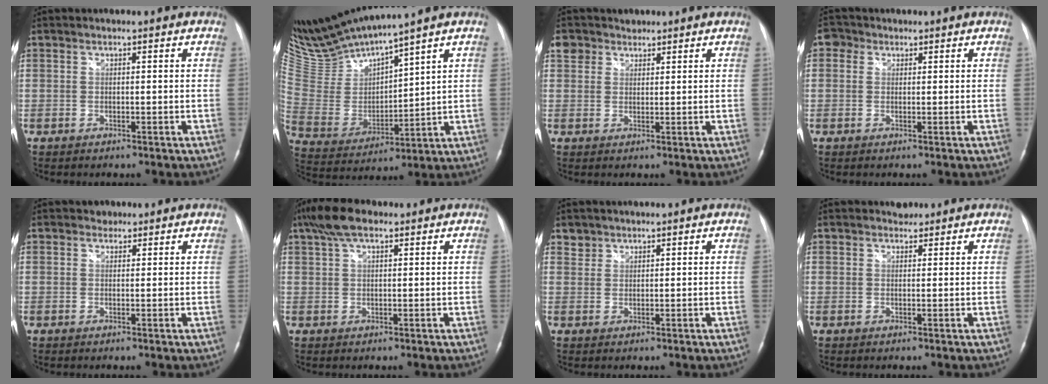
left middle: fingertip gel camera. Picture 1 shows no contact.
{"total": 13.3, "force": [12.6, -0.7, 4.2], "torque": [-0.104, -0.010, 0.266]}
{"total": 3.4, "force": [2.2, 2.6, 0.3], "torque": [-0.006, 0.016, 0.036]}
{"total": 2.3, "force": [1.0, 2.0, 0.7], "torque": [-0.012, 0.010, 0.011]}
{"total": 1.3, "force": [0.9, 0.9, 0.0], "torque": [0.003, 0.000, 0.008]}
{"total": 6.2, "force": [4.1, 2.3, 4.2], "torque": [-0.089, 0.026, 0.074]}
{"total": 1.8, "force": [1.4, 1.1, -0.3], "torque": [0.014, 0.007, 0.021]}
{"total": 1.5, "force": [1.2, 0.8, 0.0], "torque": [0.001, 0.003, 0.015]}